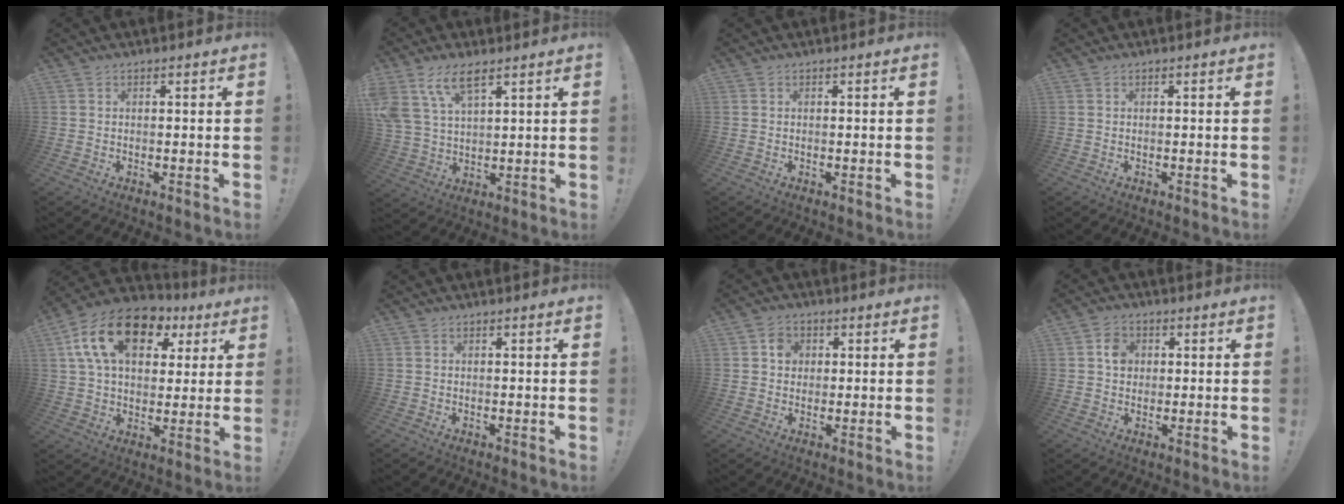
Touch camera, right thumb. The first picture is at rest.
{"total": 10.5, "force": [6.6, 4.8, 6.6], "torque": [-0.142, -0.018, 0.130]}
{"total": 0.0}
{"total": 0.0}
{"total": 19.3, "force": [8.0, 11.8, 13.0], "torque": [-0.230, -0.018, 0.143]}
{"total": 0.0}
{"total": 3.9, "force": [0.8, 3.5, 1.6], "torque": [-0.012, 0.001, 0.010]}
{"total": 4.6, "force": [0.8, 4.0, 2.0], "torque": [-0.014, -0.001, 0.010]}